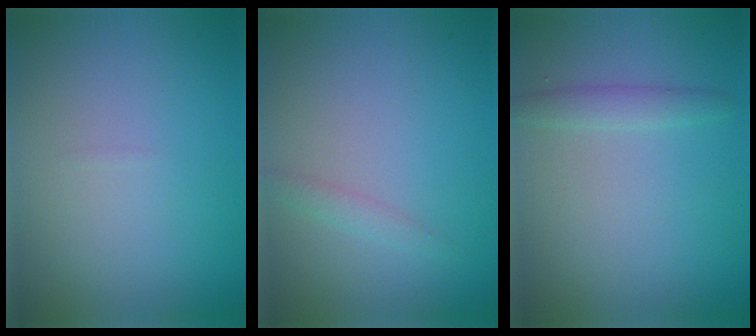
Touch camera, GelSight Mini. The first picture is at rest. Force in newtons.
{"total": 1.1, "press": 1.1, "slide": 0.1}
{"total": 1.5, "press": 1.5, "slide": 0.1}